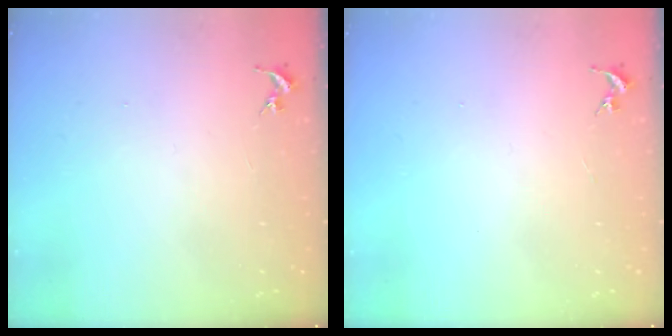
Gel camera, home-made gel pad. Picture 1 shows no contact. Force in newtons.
{"total": 0.0}